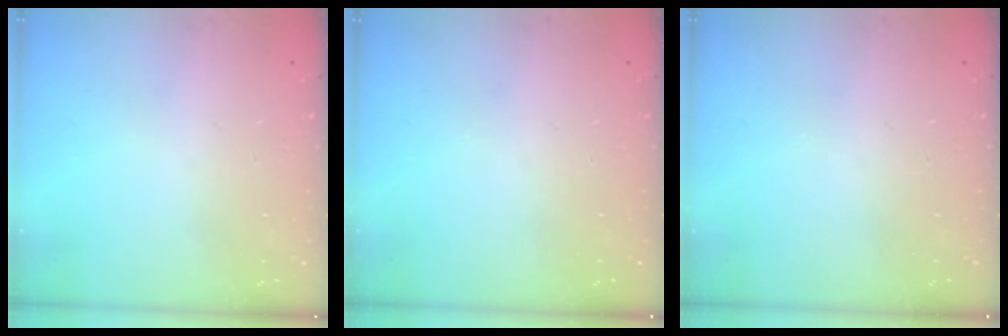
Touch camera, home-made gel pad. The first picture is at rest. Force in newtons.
{"total": 0.0}
{"total": 0.0}